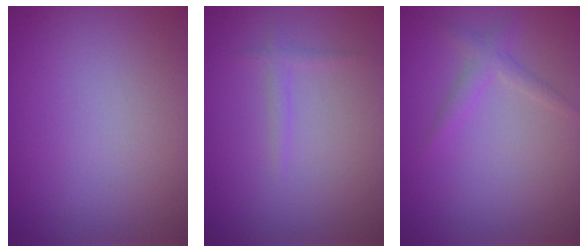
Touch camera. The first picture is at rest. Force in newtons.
{"total": 0.8, "press": 0.8, "slide": 0.0}
{"total": 1.5, "press": 1.5, "slide": 0.0}